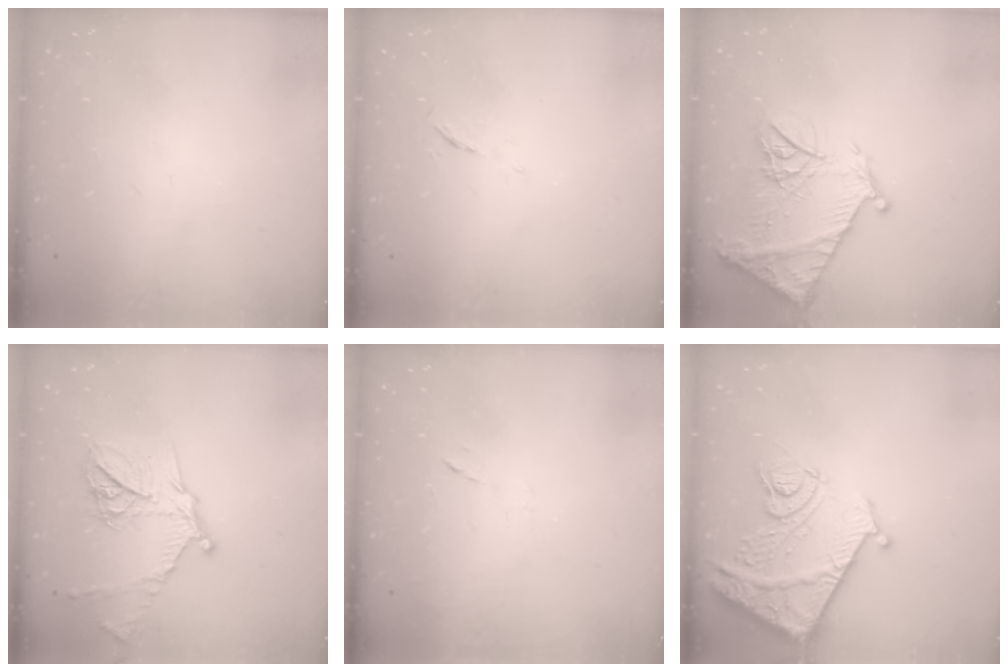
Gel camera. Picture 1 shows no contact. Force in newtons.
{"total": 3.5, "press": 3.4, "slide": 0.5}
{"total": 17.2, "press": 17.1, "slide": 1.7}
{"total": 15.4, "press": 15.4, "slide": 1.1}
{"total": 7.2, "press": 7.2, "slide": 0.6}
{"total": 14.7, "press": 14.6, "slide": 1.7}